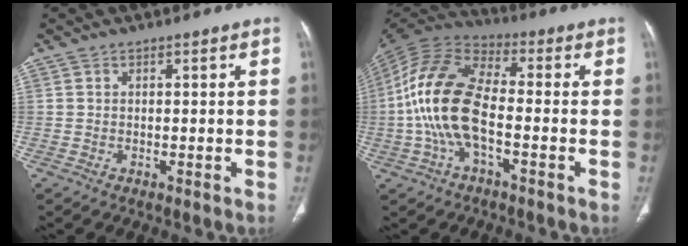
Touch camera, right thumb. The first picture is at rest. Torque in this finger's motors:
{"motor_torque": [0.16, 1.41, 2.17, -0.59, 0.67]}